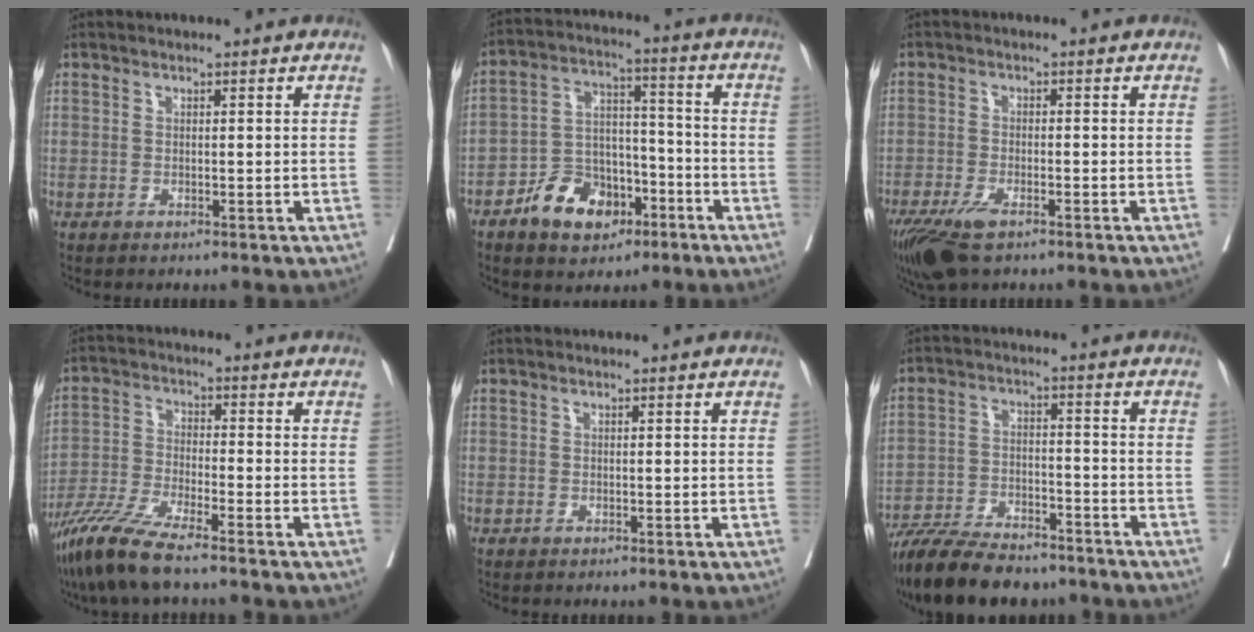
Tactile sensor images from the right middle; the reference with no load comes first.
{"total": 10.2, "force": [-5.9, 6.3, 5.5], "torque": [-0.101, 0.022, -0.097]}
{"total": 6.9, "force": [-4.7, 2.1, 4.6], "torque": [-0.086, -0.014, -0.084]}
{"total": 9.2, "force": [-7.1, 0.3, 5.7], "torque": [-0.120, -0.032, -0.142]}
{"total": 0.0}
{"total": 14.4, "force": [-12.2, 4.2, 6.4], "torque": [-0.108, -0.006, -0.199]}